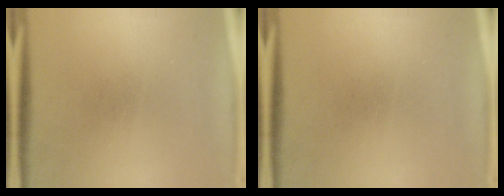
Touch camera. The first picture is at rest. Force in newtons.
{"total": 0.0}